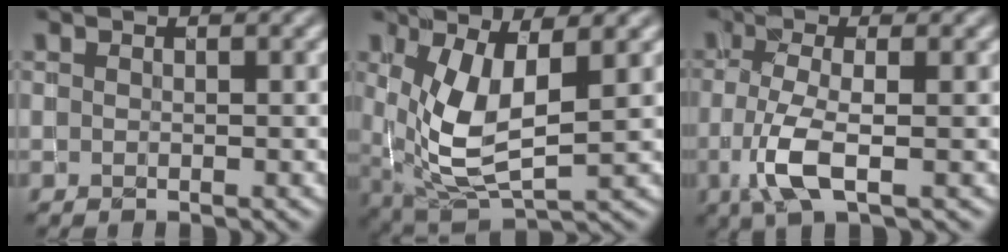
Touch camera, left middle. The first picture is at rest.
{"total": 6.8, "force": [1.0, 3.0, 6.1], "torque": [-0.135, -0.018, 0.027]}
{"total": 4.1, "force": [-1.4, 1.1, 3.7], "torque": [-0.086, -0.007, -0.028]}